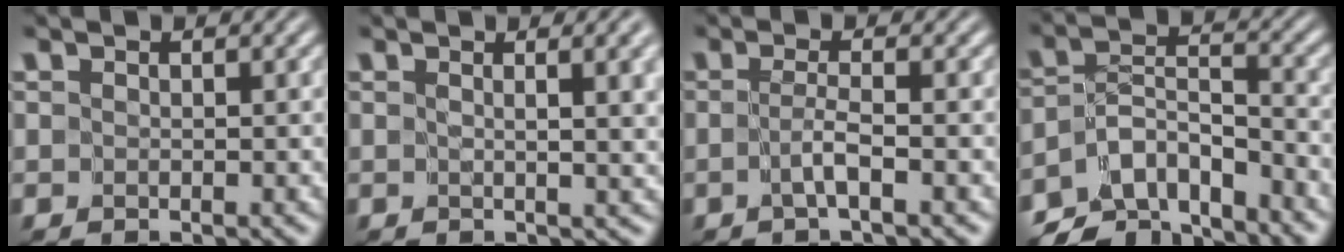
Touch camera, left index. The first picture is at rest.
{"total": 5.9, "force": [1.7, 2.3, 5.1], "torque": [-0.024, 0.014, 0.008]}
{"total": 1.7, "force": [-0.8, -0.2, 1.5], "torque": [-0.032, -0.002, -0.017]}
{"total": 7.7, "force": [-6.5, 2.7, 3.2], "torque": [-0.045, -0.005, -0.119]}